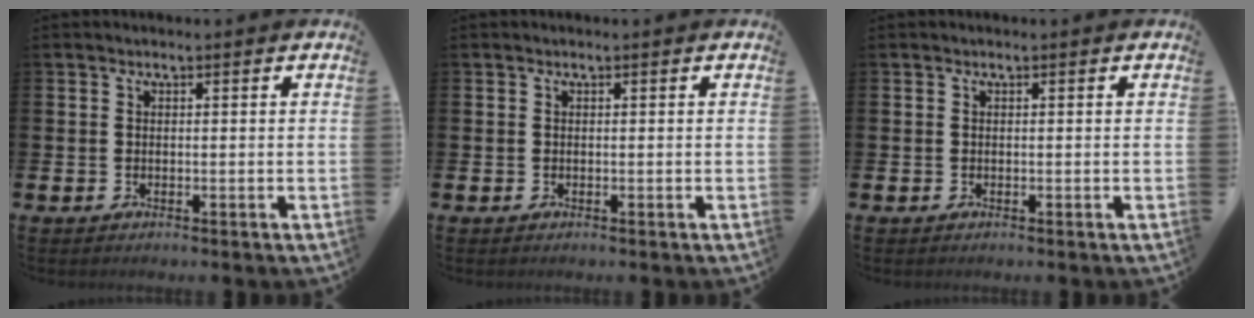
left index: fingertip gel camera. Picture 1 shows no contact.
{"total": 0.0}
{"total": 0.0}